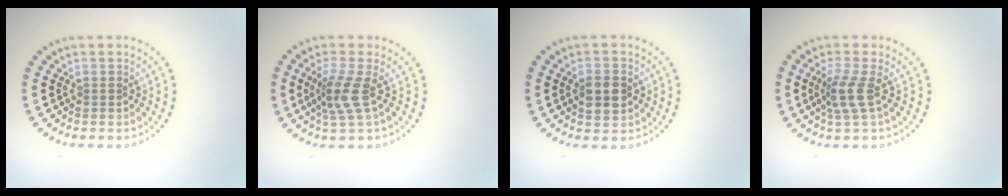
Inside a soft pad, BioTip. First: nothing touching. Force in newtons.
{"total": 2.9, "press": 2.2, "slide": 1.9}
{"total": 3.2, "press": 3.2, "slide": 0.1}
{"total": 2.6, "press": 1.9, "slide": 1.7}